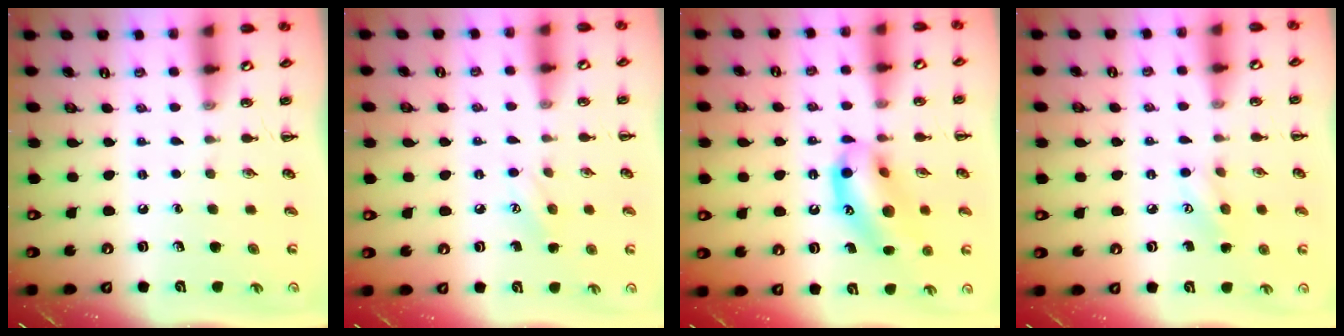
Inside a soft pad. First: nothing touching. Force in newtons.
{"total": 6.5, "press": 6.3, "slide": 1.7}
{"total": 15.4, "press": 15.1, "slide": 2.6}
{"total": 6.6, "press": 6.5, "slide": 1.2}